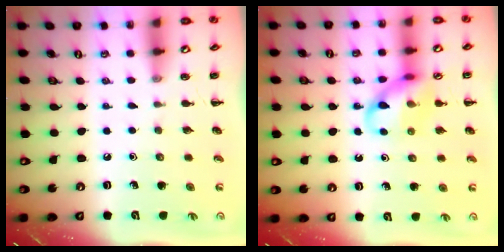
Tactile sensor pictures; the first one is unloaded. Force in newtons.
{"total": 11.5, "press": 11.3, "slide": 1.8}